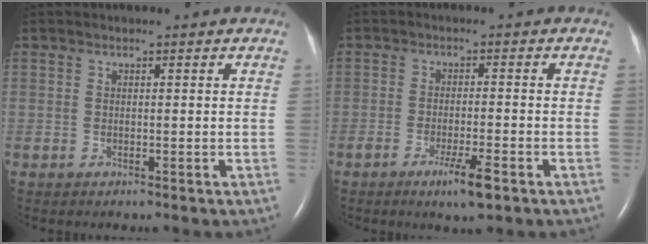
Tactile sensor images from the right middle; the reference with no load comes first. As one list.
[{"total": 4.8, "force": [-2.8, 0.3, 3.9], "torque": [-0.071, -0.008, -0.047]}]